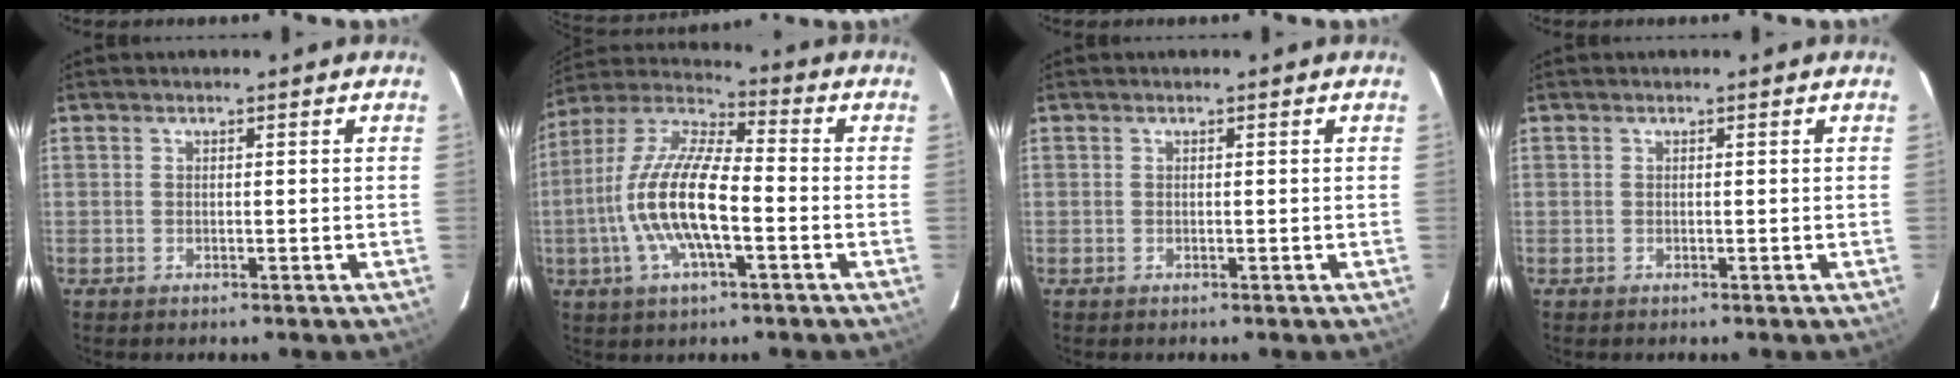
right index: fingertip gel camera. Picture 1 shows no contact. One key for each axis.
{"total": 15.9, "fx": -3.7, "fy": 4.9, "fz": 14.7, "tx": -0.292, "ty": 0.001, "tz": -0.079}
{"total": 0.0}
{"total": 0.0}